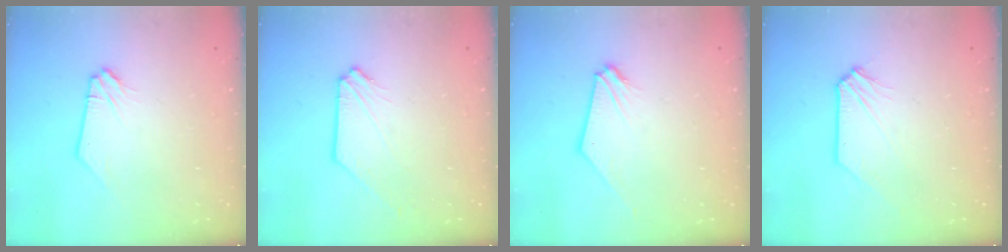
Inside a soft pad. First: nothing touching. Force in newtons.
{"total": 1.3, "press": 1.3, "slide": 0.2}
{"total": 0.6, "press": 0.6, "slide": 0.2}
{"total": 0.0}